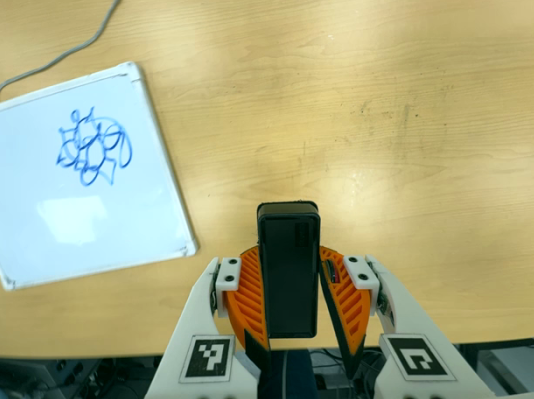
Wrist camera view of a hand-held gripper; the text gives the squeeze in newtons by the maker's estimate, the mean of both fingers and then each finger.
{"total": 6.4, "left": 5.8, "right": 7.0}